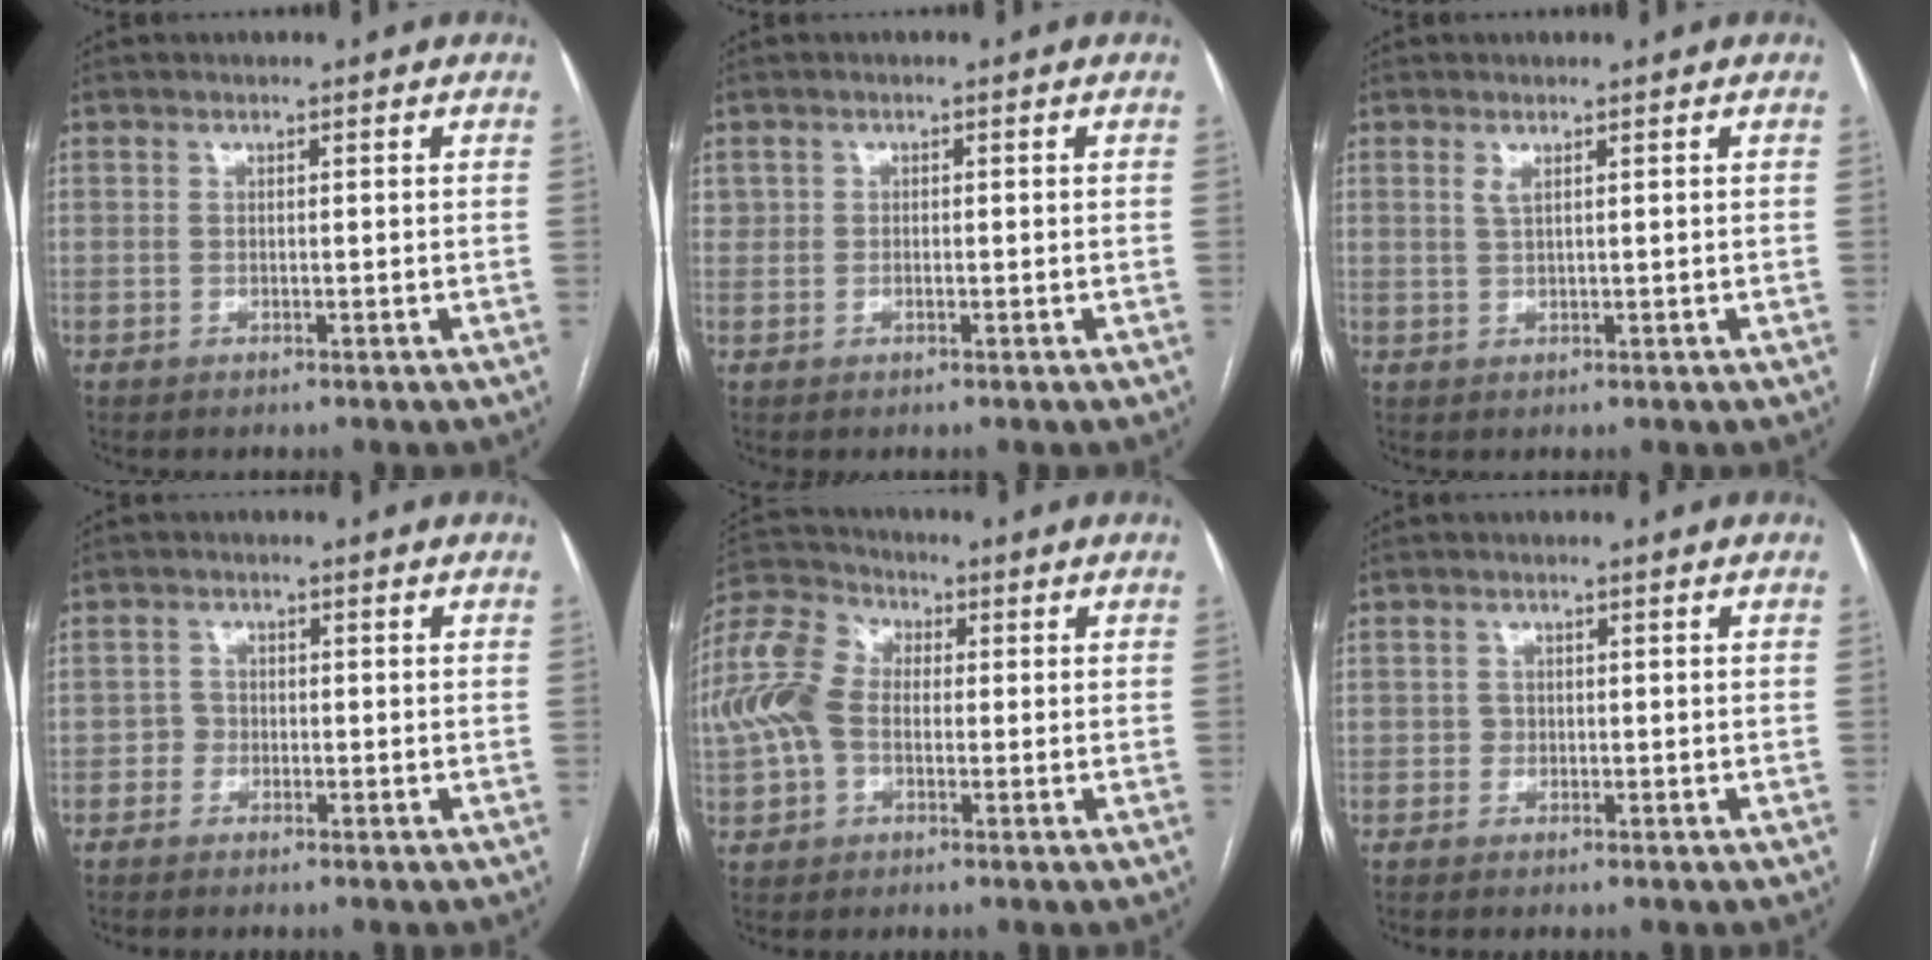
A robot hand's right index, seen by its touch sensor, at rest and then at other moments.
{"total": 1.4, "force": [0.0, 1.2, 0.7], "torque": [-0.022, 0.010, 0.003]}
{"total": 1.2, "force": [0.6, 0.1, 1.0], "torque": [-0.028, -0.001, 0.015]}
{"total": 1.5, "force": [-0.8, 1.2, 0.1], "torque": [0.008, 0.008, -0.020]}
{"total": 10.5, "force": [-0.4, 7.4, 7.3], "torque": [-0.189, 0.040, -0.014]}
{"total": 0.9, "force": [-0.3, 0.9, 0.1], "torque": [0.003, 0.005, -0.007]}